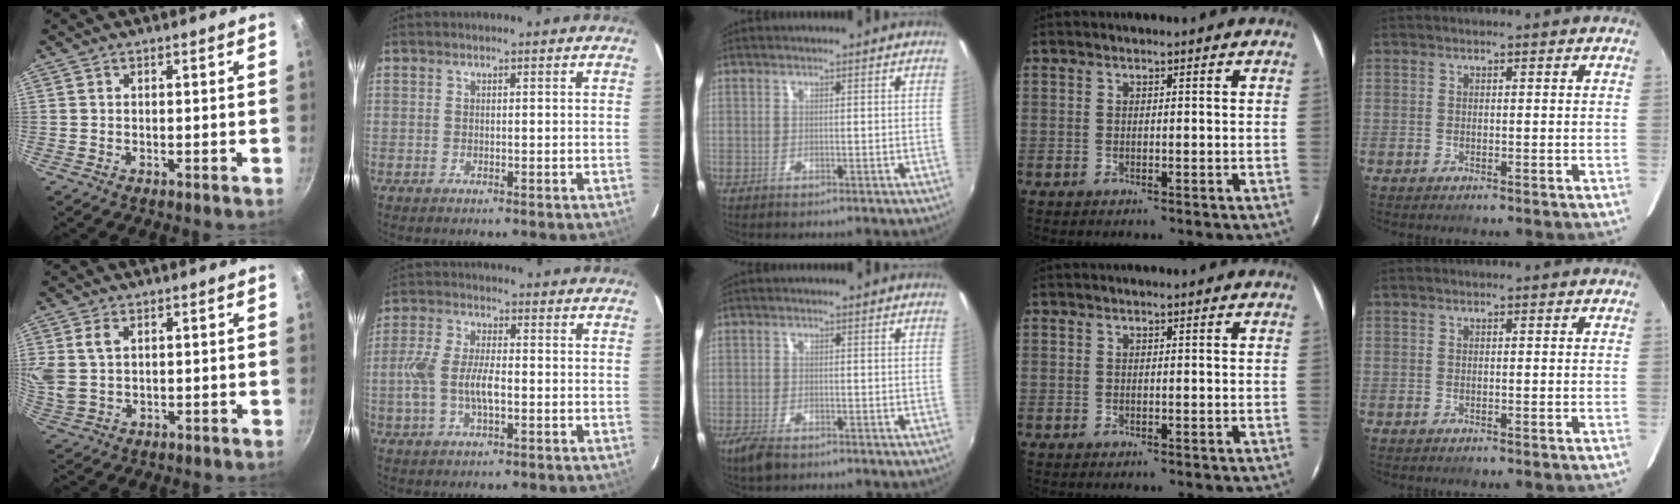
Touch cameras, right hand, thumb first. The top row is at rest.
{"thumb": {"total": 6.2, "force": [2.0, 4.0, 4.2], "torque": [-0.085, -0.003, 0.046]}, "index": {"total": 8.4, "force": [-1.6, 3.6, 7.4], "torque": [-0.155, 0.004, -0.032]}, "middle": {"total": 3.7, "force": [-2.6, 1.4, 2.3], "torque": [-0.055, -0.011, -0.049]}}